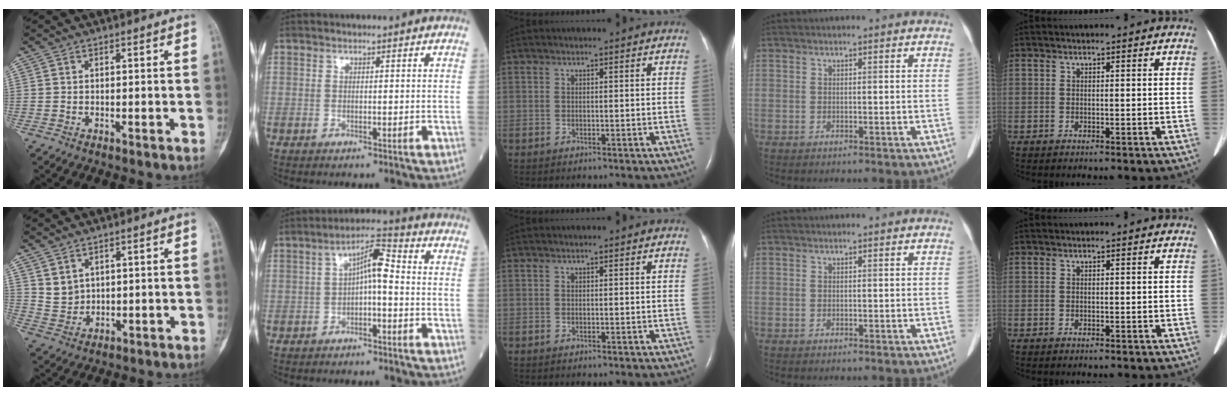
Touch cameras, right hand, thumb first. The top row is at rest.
{"thumb": {"total": 3.9, "force": [2.2, 2.9, 1.4], "torque": [-0.013, -0.021, 0.055]}, "index": {"total": 5.5, "force": [-0.3, 1.2, 5.3], "torque": [-0.085, 0.025, -0.010]}}